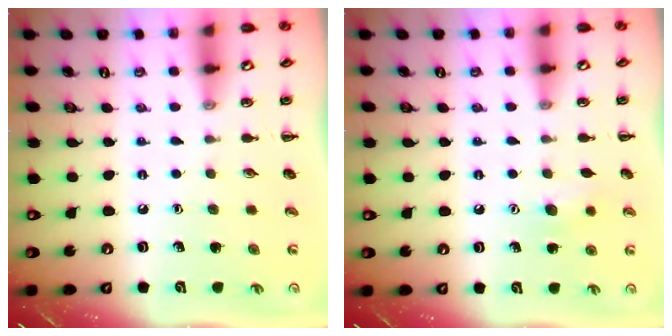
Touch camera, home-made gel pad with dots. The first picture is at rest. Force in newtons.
{"total": 8.1, "press": 7.9, "slide": 1.8}